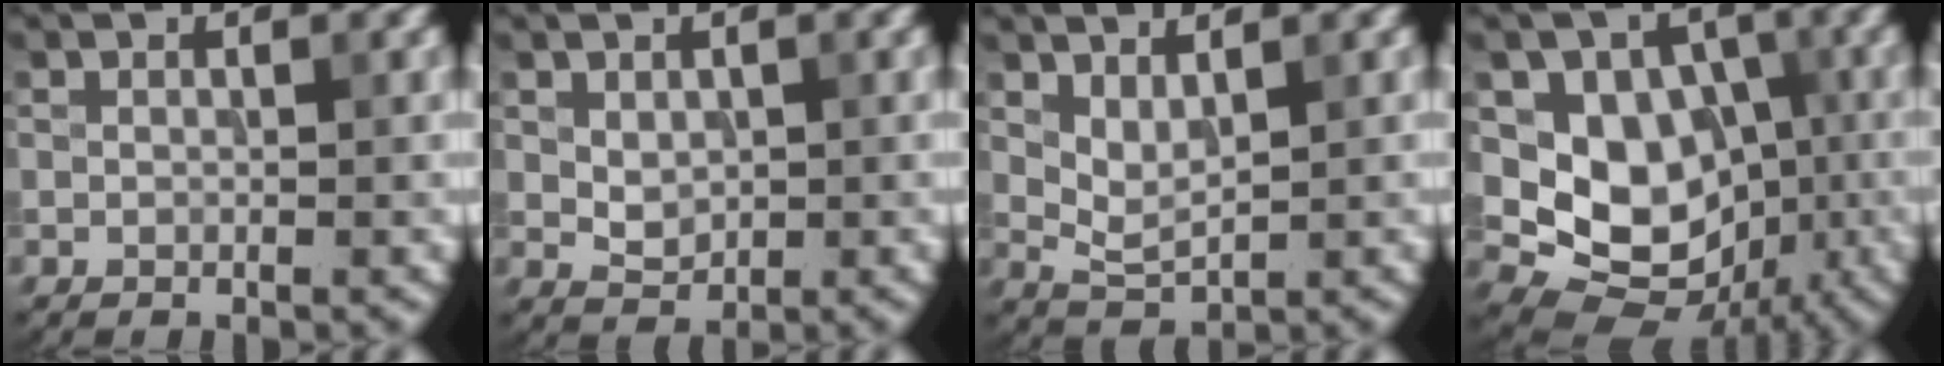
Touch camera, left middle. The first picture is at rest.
{"total": 1.8, "force": [0.4, 1.3, 1.2], "torque": [-0.025, -0.001, 0.013]}
{"total": 2.0, "force": [1.1, 0.7, 1.5], "torque": [-0.034, -0.007, 0.030]}
{"total": 8.7, "force": [-0.6, 7.1, 5.0], "torque": [-0.074, -0.010, -0.020]}